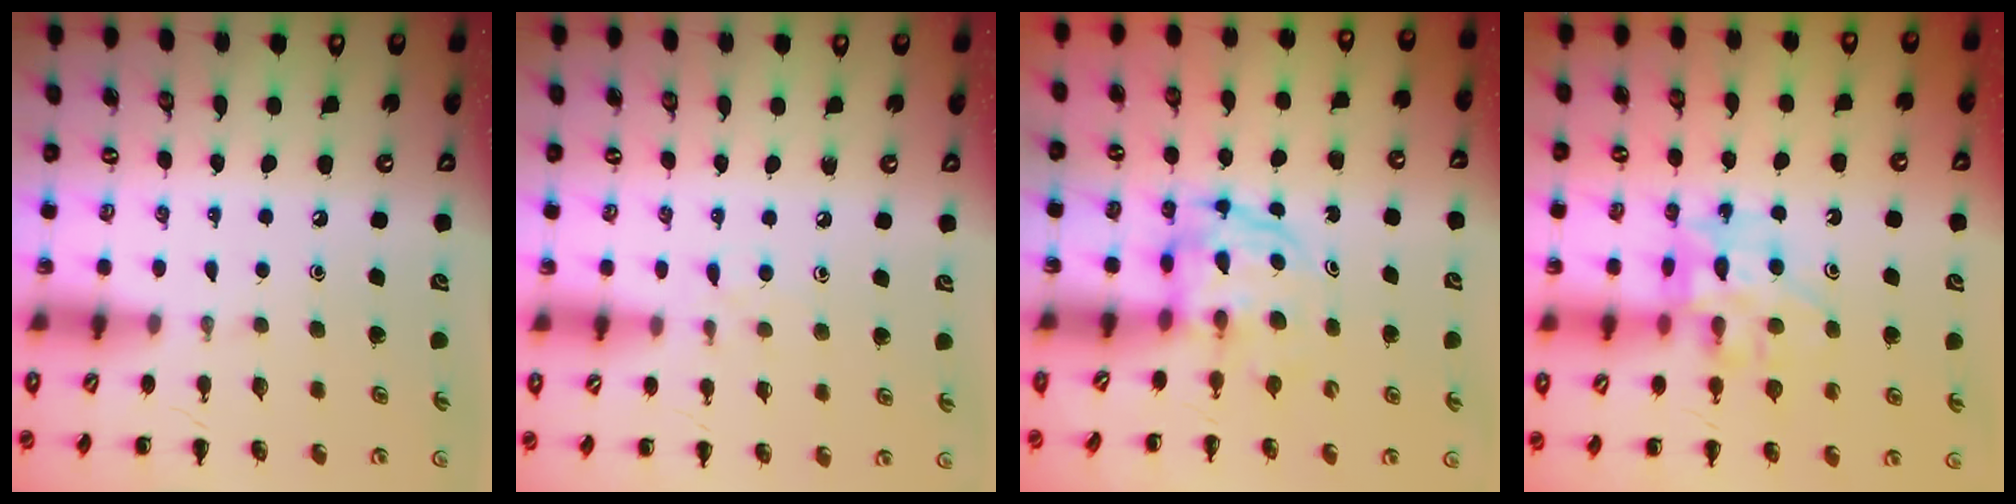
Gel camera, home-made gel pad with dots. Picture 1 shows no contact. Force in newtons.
{"total": 4.8, "press": 4.4, "slide": 2.0}
{"total": 3.7, "press": 3.7, "slide": 0.3}
{"total": 11.5, "press": 11.0, "slide": 3.4}